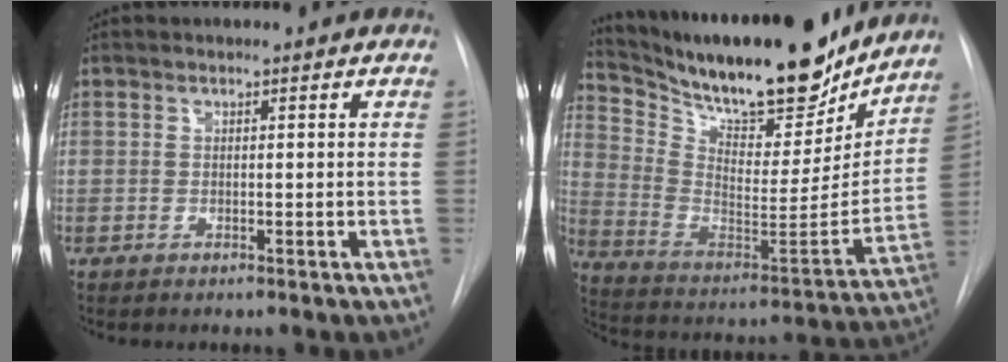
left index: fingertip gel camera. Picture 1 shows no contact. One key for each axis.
{"total": 26.2, "fx": 22.3, "fy": 6.8, "fz": 12.1, "tx": -0.216, "ty": -0.019, "tz": 0.340}